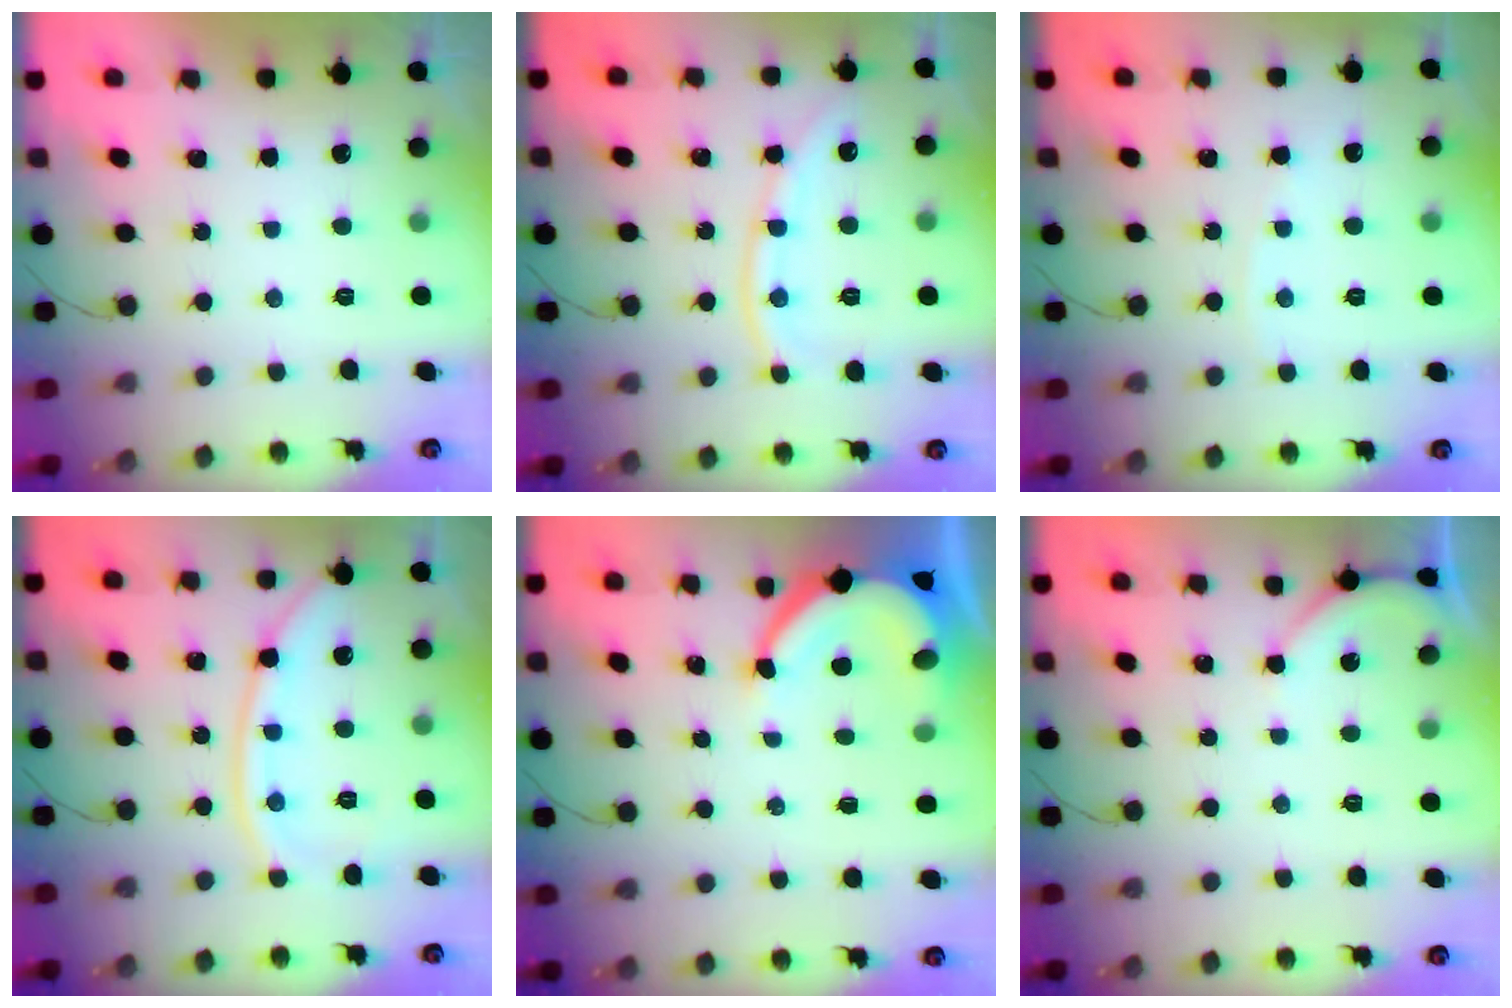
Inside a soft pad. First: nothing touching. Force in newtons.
{"total": 10.9, "press": 10.9, "slide": 1.3}
{"total": 2.2, "press": 2.2, "slide": 0.3}
{"total": 11.7, "press": 11.6, "slide": 0.9}
{"total": 7.9, "press": 7.9, "slide": 1.0}
{"total": 2.7, "press": 2.6, "slide": 0.6}